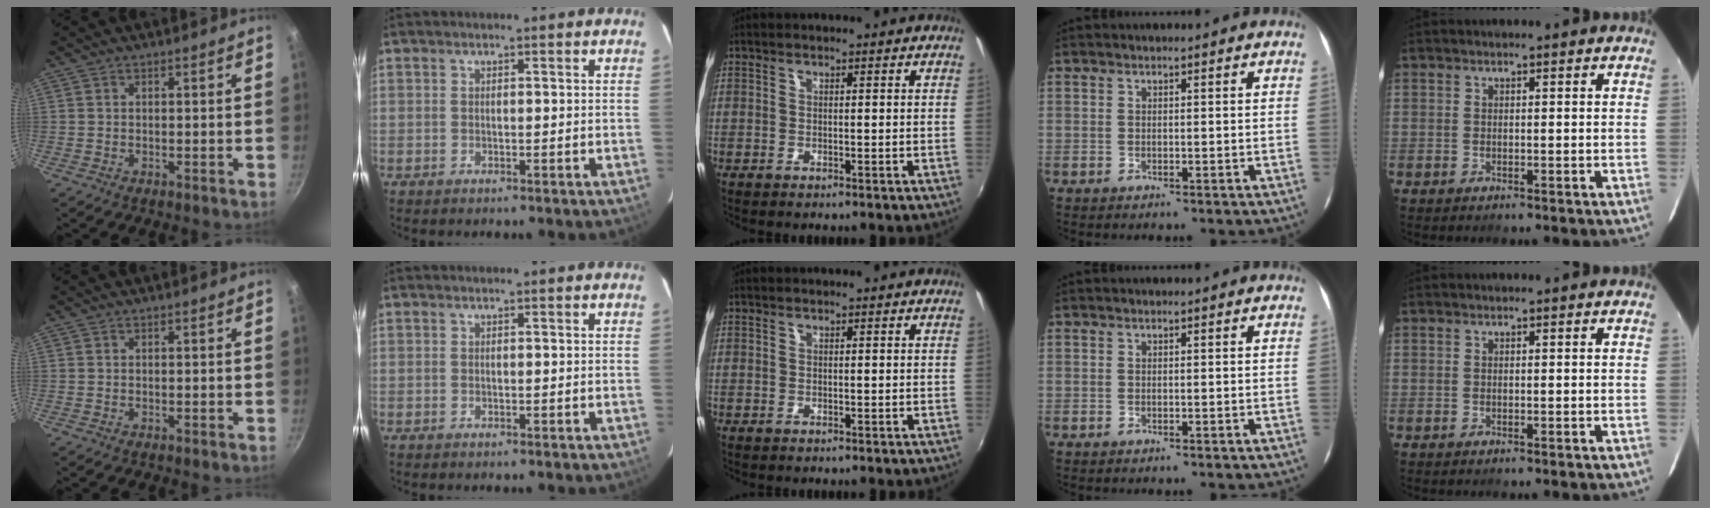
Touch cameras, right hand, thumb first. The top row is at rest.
{}